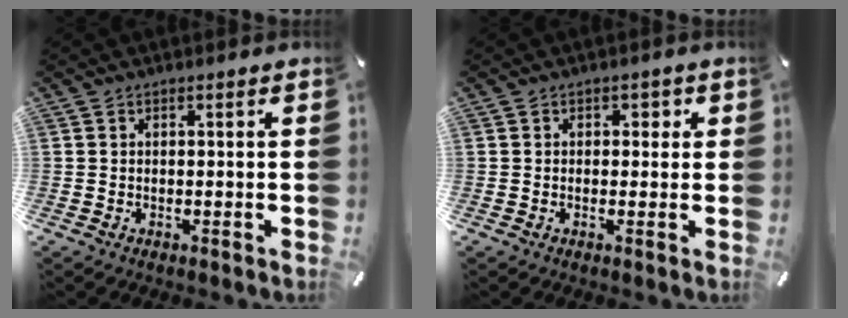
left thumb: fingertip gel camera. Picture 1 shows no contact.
{"total": 1.5, "force": [0.1, 1.3, 0.8], "torque": [0.000, 0.002, -0.006]}